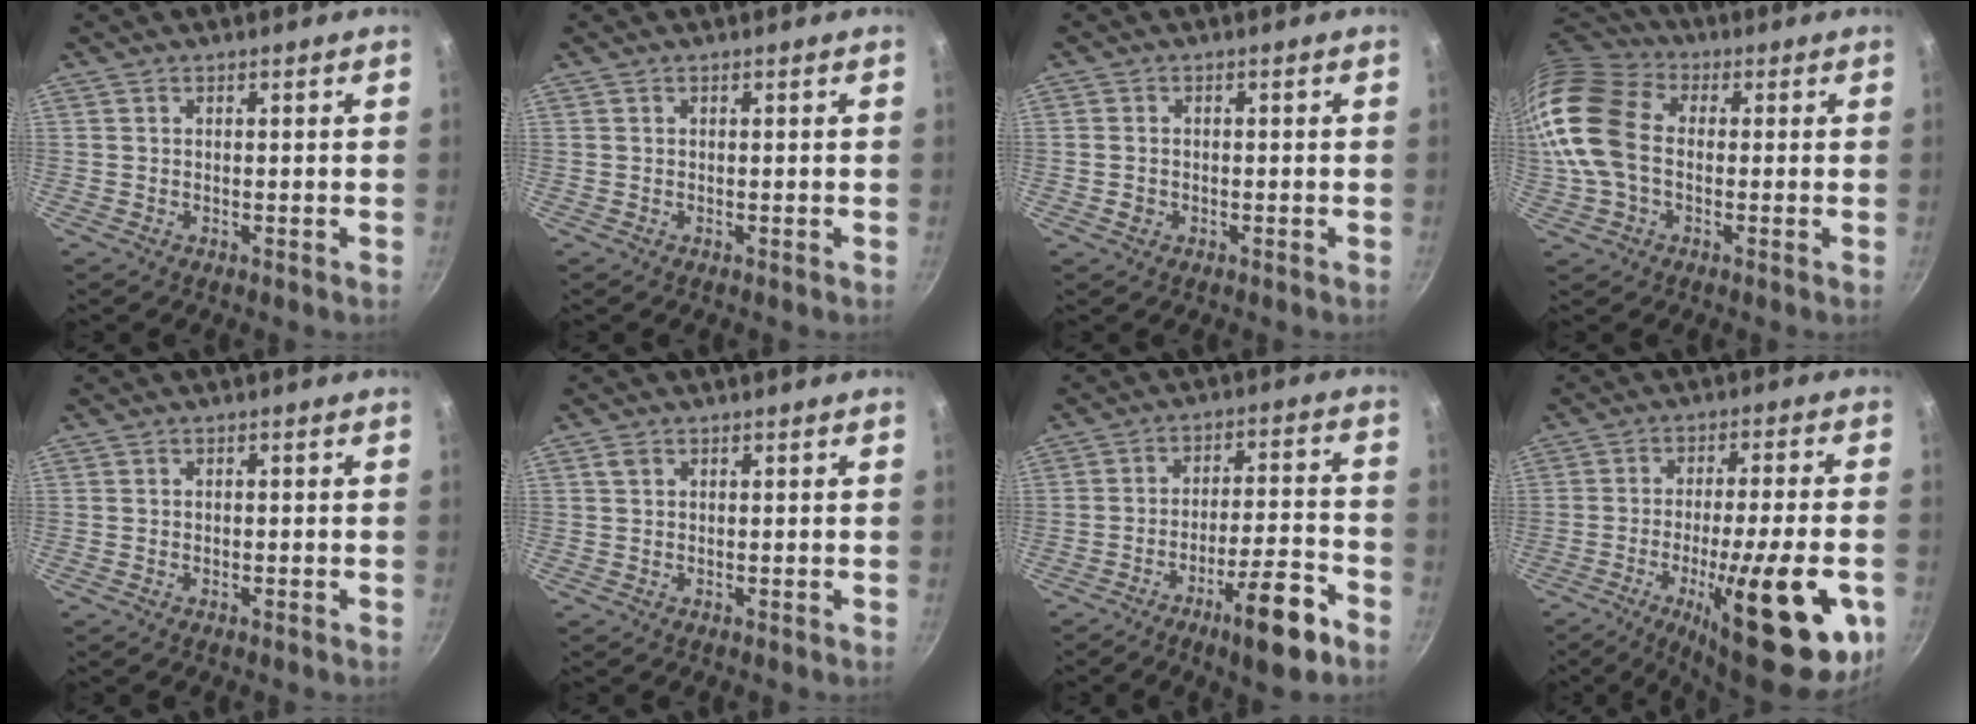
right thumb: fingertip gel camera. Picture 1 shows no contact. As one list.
[{"total": 0.0}, {"total": 1.8, "force": [-0.7, 1.5, 0.8], "torque": [-0.013, 0.010, -0.010]}, {"total": 16.7, "force": [-0.4, 11.7, 11.9], "torque": [-0.236, 0.030, -0.020]}, {"total": 0.6, "force": [-0.3, 0.4, 0.4], "torque": [-0.008, 0.003, -0.008]}, {"total": 1.2, "force": [0.5, 0.8, 0.6], "torque": [-0.012, 0.001, 0.010]}, {"total": 12.7, "force": [-7.3, 2.8, 10.0], "torque": [-0.146, 0.049, -0.105]}, {"total": 24.4, "force": [-8.2, 6.2, 22.2], "torque": [-0.291, 0.014, -0.114]}]